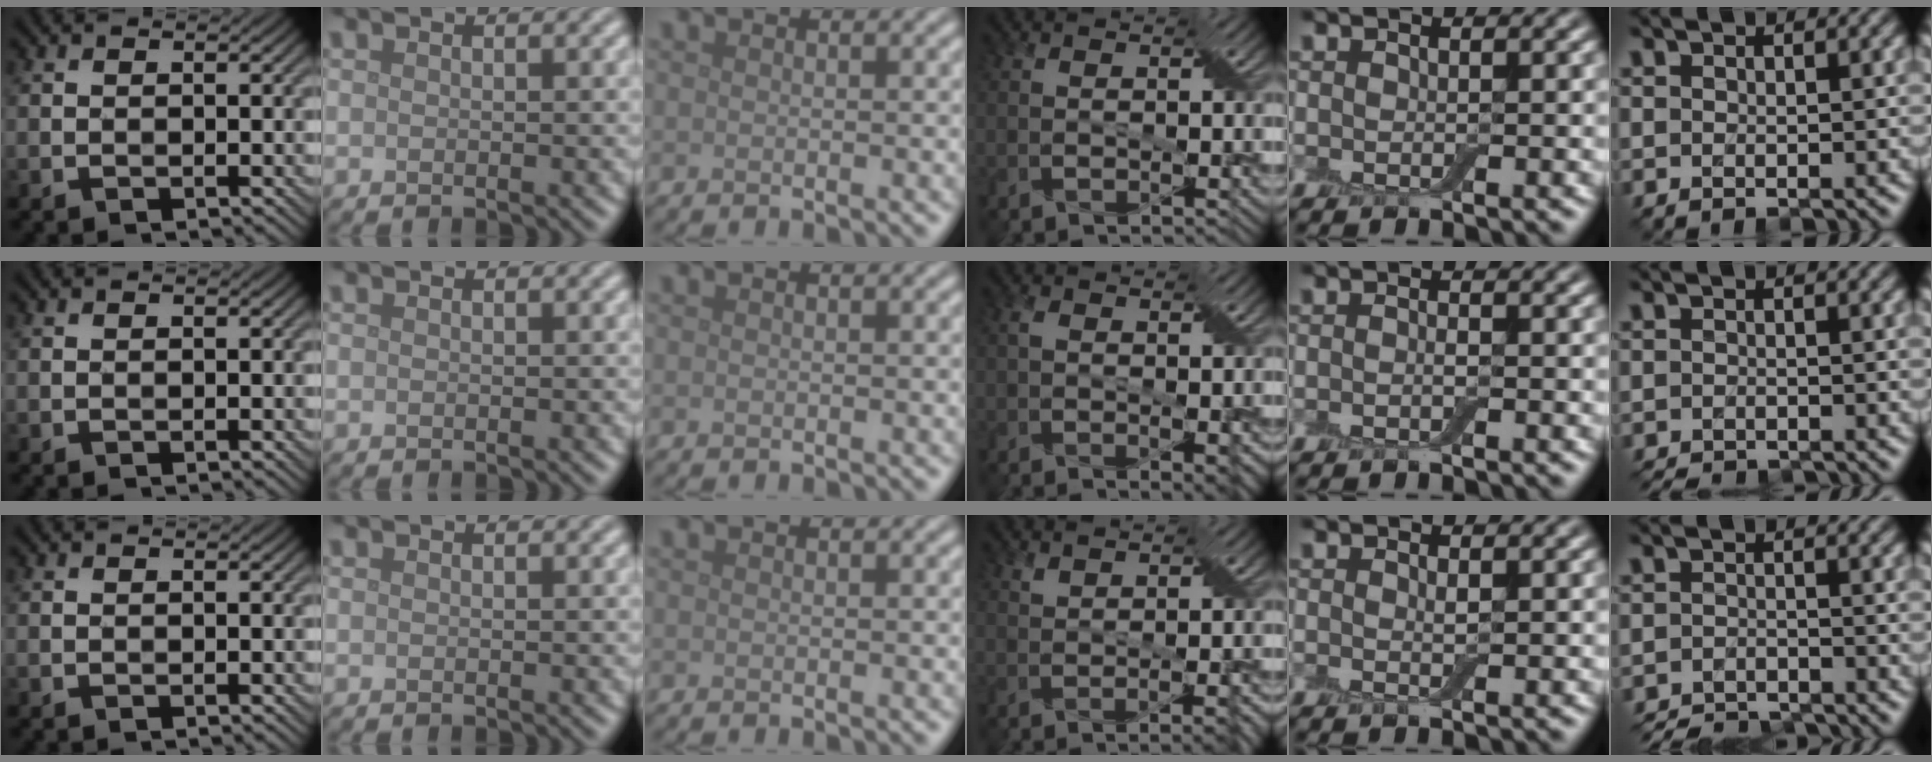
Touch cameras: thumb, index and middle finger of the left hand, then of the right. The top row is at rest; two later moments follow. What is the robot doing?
{"motion": "fold", "object": "apron"}